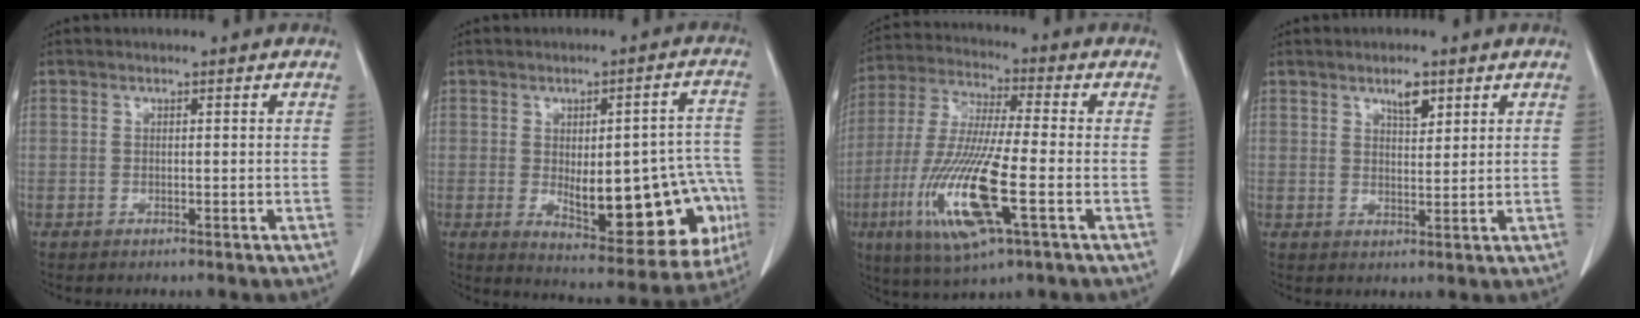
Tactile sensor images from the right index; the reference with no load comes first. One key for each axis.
{"total": 19.6, "fx": -3.9, "fy": 7.2, "fz": 17.8, "tx": -0.160, "ty": 0.027, "tz": -0.022}
{"total": 16.5, "fx": -5.3, "fy": 1.8, "fz": 15.6, "tx": -0.330, "ty": -0.026, "tz": -0.096}
{"total": 3.3, "fx": 2.0, "fy": 1.2, "fz": 2.3, "tx": -0.038, "ty": -0.002, "tz": 0.035}